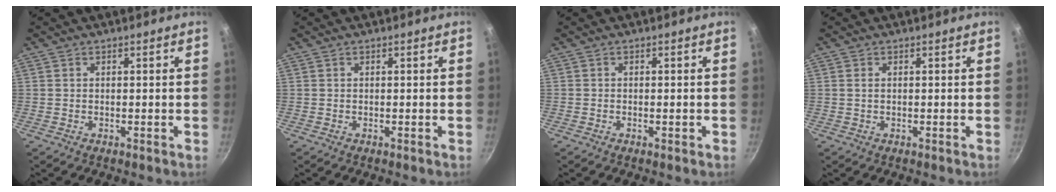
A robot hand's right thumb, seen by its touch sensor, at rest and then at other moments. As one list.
[{"total": 0.0}, {"total": 0.7, "force": [-0.3, 0.5, 0.5], "torque": [-0.007, 0.003, -0.005]}, {"total": 0.7, "force": [0.2, 0.4, 0.6], "torque": [-0.012, 0.001, 0.002]}]